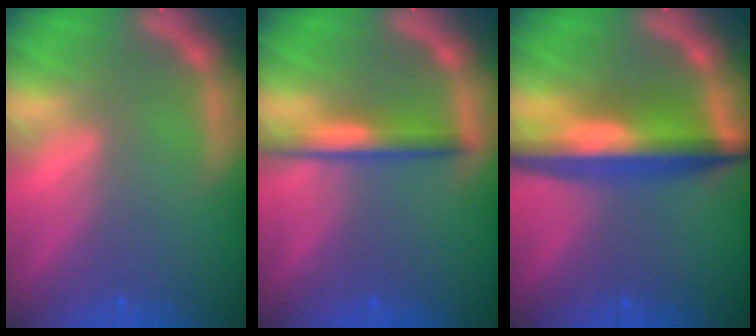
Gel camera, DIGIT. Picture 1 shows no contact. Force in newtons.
{"total": 3.5}
{"total": 8.1}